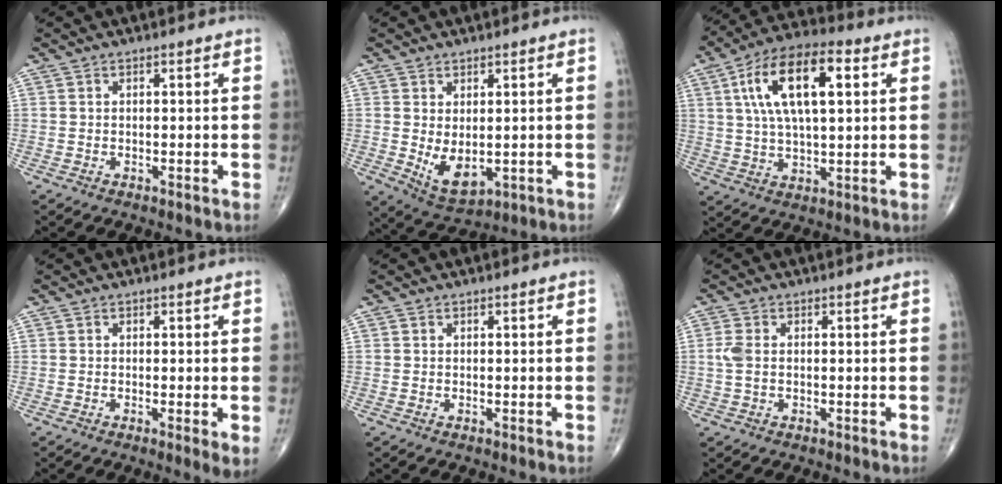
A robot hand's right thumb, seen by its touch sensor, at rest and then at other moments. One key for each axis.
{"total": 6.6, "fx": -0.3, "fy": 3.6, "fz": 5.5, "tx": -0.081, "ty": -0.011, "tz": 0.016}
{"total": 16.5, "fx": 4.9, "fy": 7.0, "fz": 14.1, "tx": -0.250, "ty": 0.013, "tz": 0.080}
{"total": 2.5, "fx": -0.3, "fy": 0.5, "fz": 2.5, "tx": -0.045, "ty": -0.011, "tz": -0.009}
{"total": 0.0}
{"total": 2.6, "fx": 0.0, "fy": 1.5, "fz": 2.1, "tx": -0.062, "ty": 0.003, "tz": -0.003}